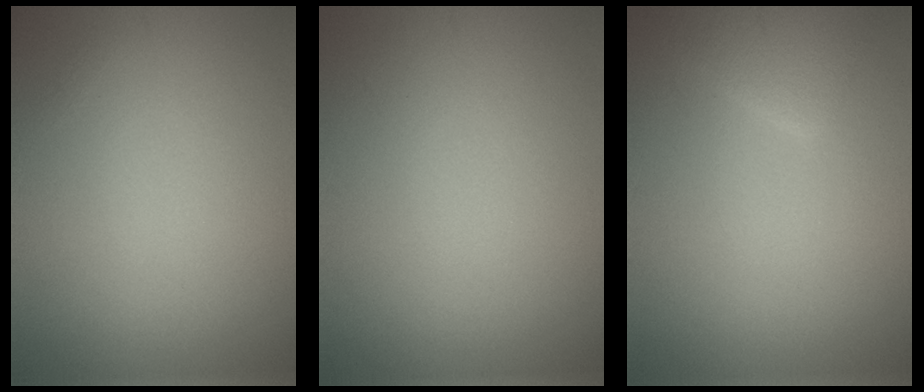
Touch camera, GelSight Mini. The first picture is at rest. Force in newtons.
{"total": 0.0}
{"total": 2.5, "press": 2.5, "slide": 0.2}